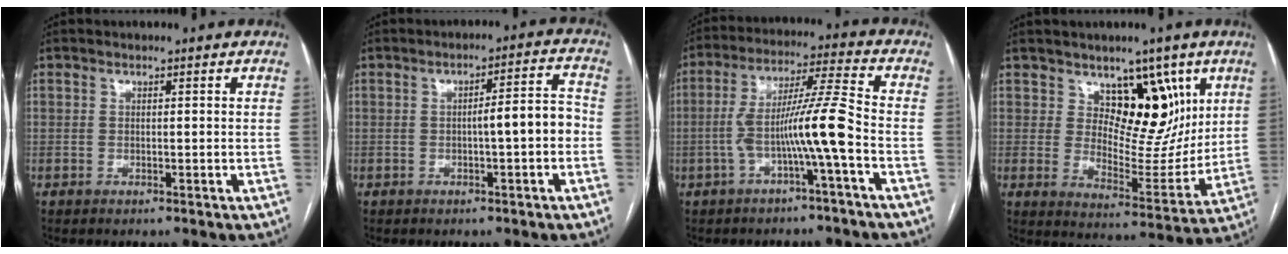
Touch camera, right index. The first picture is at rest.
{"total": 5.7, "force": [-1.1, 0.7, 5.6], "torque": [-0.076, 0.023, -0.015]}
{"total": 10.0, "force": [-2.9, -0.8, 9.5], "torque": [-0.177, 0.024, -0.052]}
{"total": 10.8, "force": [5.6, 6.1, 6.9], "torque": [-0.086, -0.004, 0.099]}